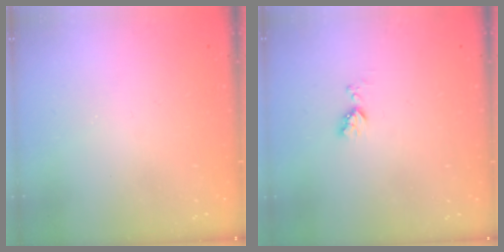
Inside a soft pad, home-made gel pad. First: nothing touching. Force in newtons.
{"total": 3.7, "press": 3.7, "slide": 0.6}